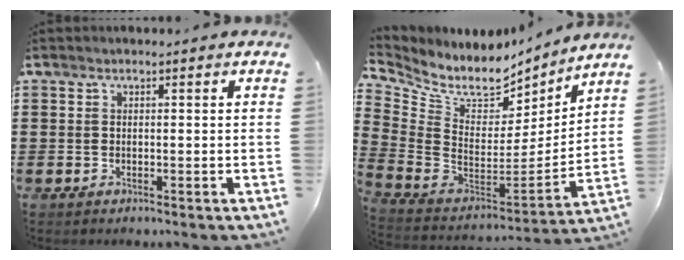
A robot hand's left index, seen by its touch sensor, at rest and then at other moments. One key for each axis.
{"total": 7.6, "fx": 5.8, "fy": 3.8, "fz": 3.1, "tx": -0.089, "ty": -0.054, "tz": 0.099}